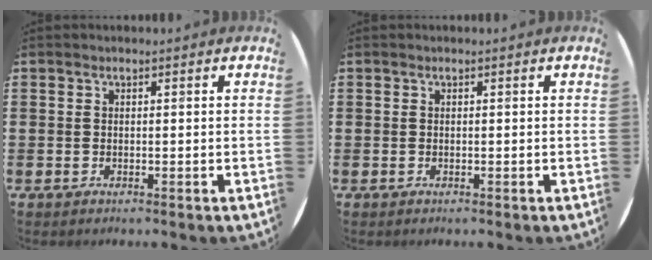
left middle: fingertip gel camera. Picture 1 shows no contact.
{"total": 0.0}